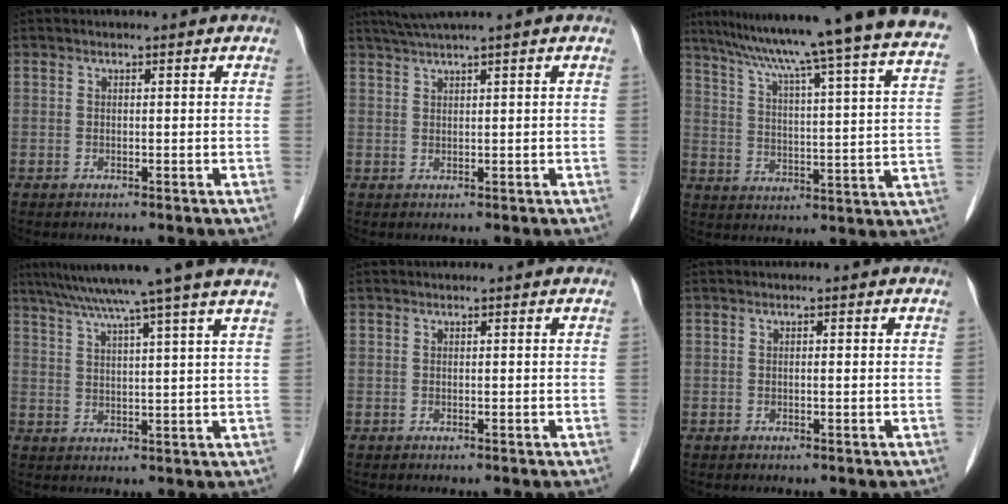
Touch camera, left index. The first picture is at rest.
{"total": 3.0, "force": [2.3, -1.0, 1.7], "torque": [-0.040, 0.011, 0.051]}
{"total": 28.5, "force": [24.6, -0.9, 14.3], "torque": [-0.230, -0.051, 0.319]}
{"total": 16.4, "force": [13.4, -2.3, 9.1], "torque": [-0.153, 0.006, 0.180]}
{"total": 0.0}
{"total": 0.6, "force": [0.0, 0.2, 0.6], "torque": [-0.011, 0.000, 0.002]}